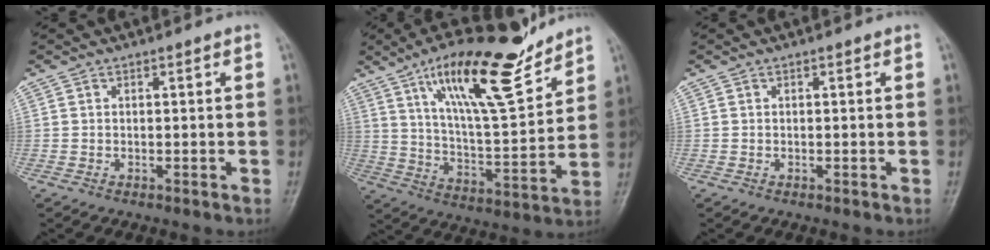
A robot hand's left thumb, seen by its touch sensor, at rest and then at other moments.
{"total": 19.4, "force": [13.0, 5.0, 13.6], "torque": [-0.195, -0.069, 0.225]}
{"total": 0.0}